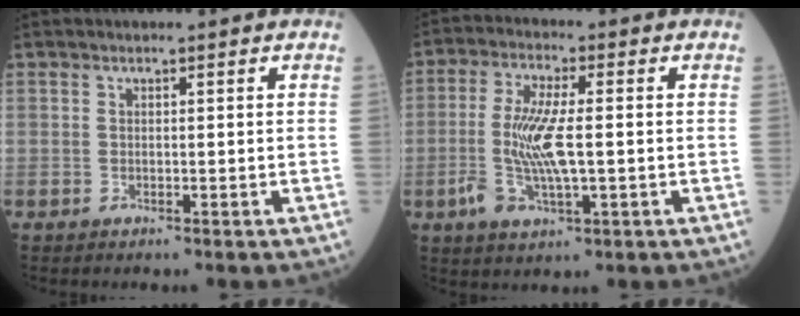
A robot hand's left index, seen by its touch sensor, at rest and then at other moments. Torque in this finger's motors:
{"motor_torque": [1.06, -0.24, 0.55, 0.21]}